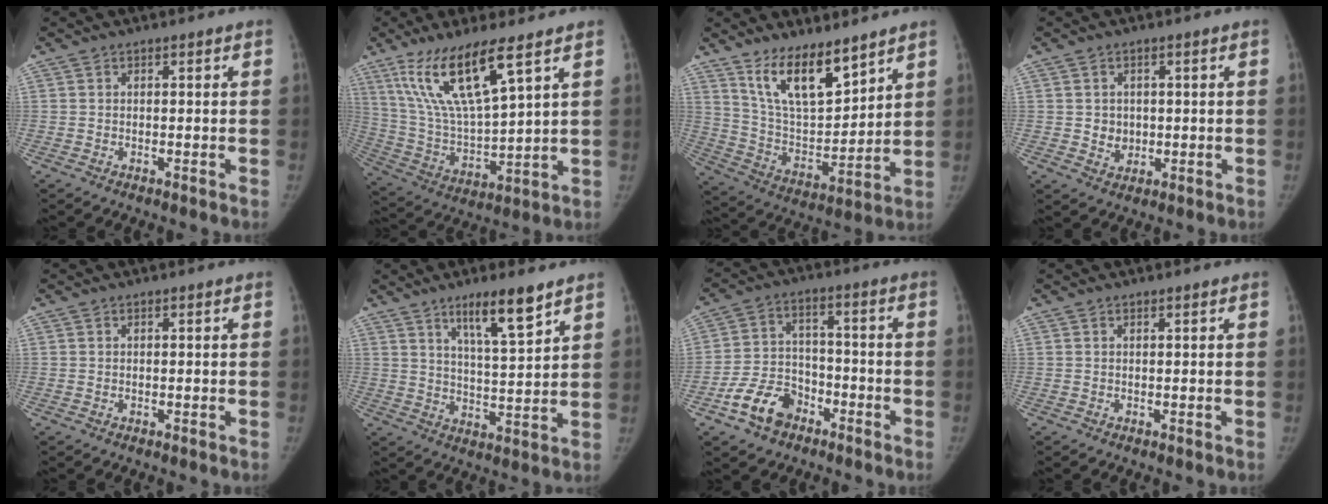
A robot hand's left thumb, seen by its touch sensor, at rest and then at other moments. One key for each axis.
{"total": 16.5, "fx": 9.6, "fy": 3.6, "fz": 12.9, "tx": -0.255, "ty": -0.045, "tz": 0.200}
{"total": 14.1, "fx": 10.1, "fy": 5.1, "fz": 8.5, "tx": -0.115, "ty": -0.070, "tz": 0.198}
{"total": 3.4, "fx": 0.1, "fy": 3.0, "fz": 1.6, "tx": -0.012, "ty": -0.001, "tz": 0.011}
{"total": 0.0}
{"total": 10.0, "fx": 6.6, "fy": 1.4, "fz": 7.4, "tx": -0.119, "ty": -0.042, "tz": 0.116}
{"total": 9.9, "fx": -5.6, "fy": 6.7, "fz": 4.6, "tx": -0.069, "ty": 0.036, "tz": -0.101}
{"total": 0.0}